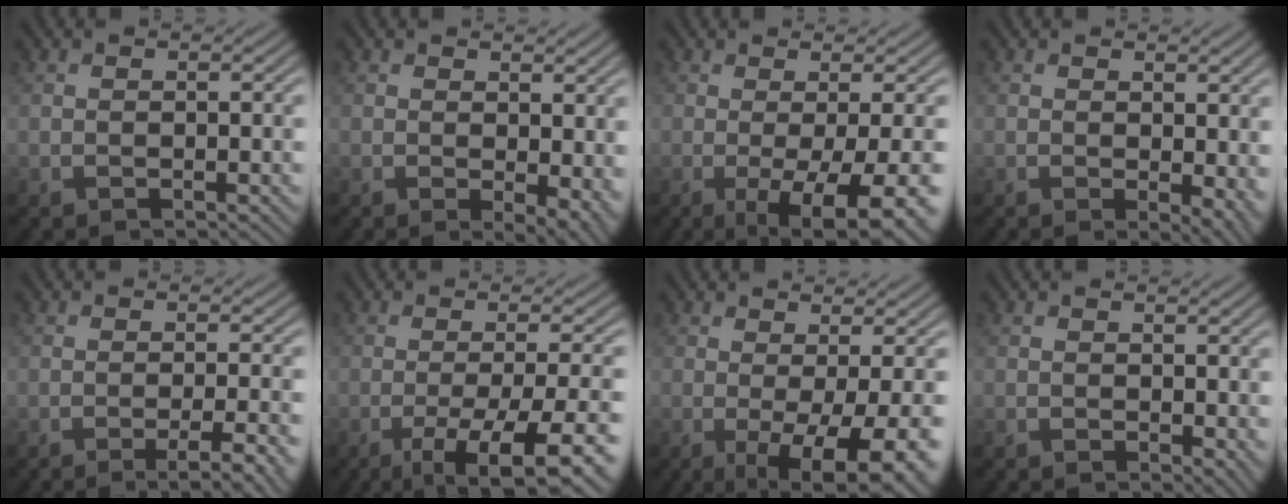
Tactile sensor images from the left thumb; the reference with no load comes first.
{"total": 4.5, "force": [0.3, 2.2, 4.0], "torque": [-0.056, -0.008, 0.011]}
{"total": 9.4, "force": [-2.6, 2.4, 8.7], "torque": [-0.114, -0.005, -0.027]}
{"total": 4.0, "force": [0.3, 1.9, 3.6], "torque": [-0.044, -0.006, 0.009]}
{"total": 5.5, "force": [-2.7, 1.0, 4.7], "torque": [-0.062, 0.009, -0.039]}
{"total": 11.2, "force": [-5.3, 2.5, 9.6], "torque": [-0.143, -0.005, -0.068]}
{"total": 8.6, "force": [-1.7, 2.2, 8.1], "torque": [-0.111, -0.004, -0.017]}
{"total": 2.0, "force": [0.2, 1.1, 1.6], "torque": [-0.019, -0.005, 0.006]}